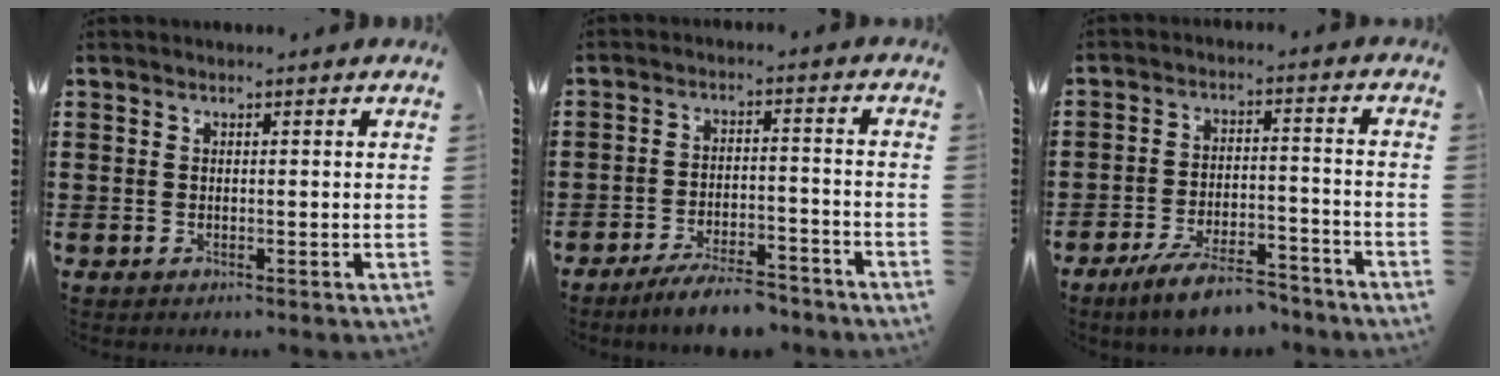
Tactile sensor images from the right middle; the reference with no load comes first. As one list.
[{"total": 6.0, "force": [-5.4, 0.7, 2.5], "torque": [-0.052, -0.005, -0.103]}, {"total": 7.9, "force": [-6.6, 1.3, 4.0], "torque": [-0.077, 0.005, -0.125]}]